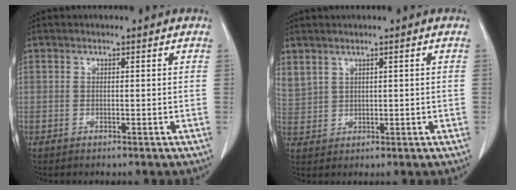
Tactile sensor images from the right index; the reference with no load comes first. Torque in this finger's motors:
{"motor_torque": [0.31, 0.20, 0.26, 0.10]}